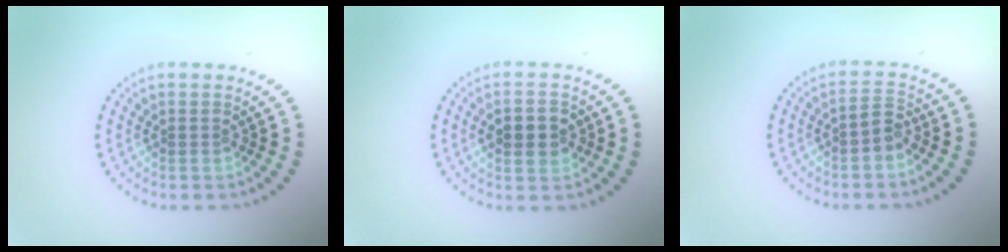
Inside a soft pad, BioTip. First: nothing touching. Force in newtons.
{"total": 3.4, "press": 3.4, "slide": 0.2}
{"total": 1.7, "press": 1.5, "slide": 0.8}